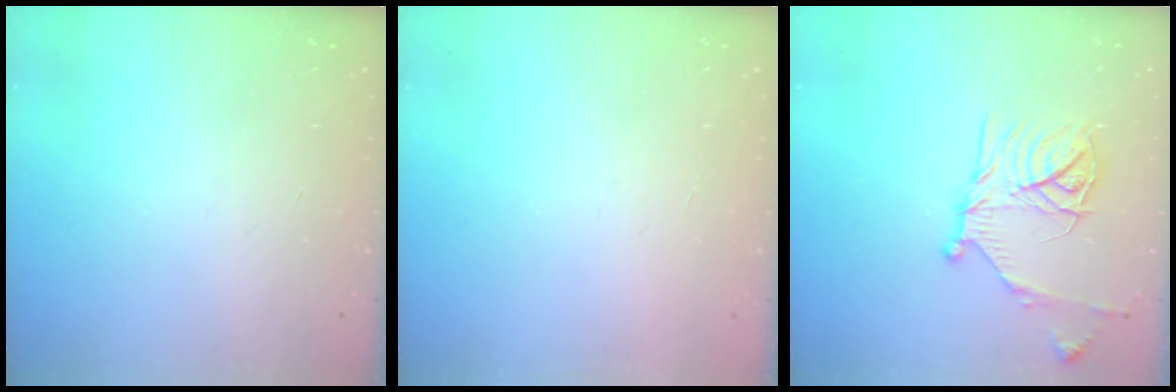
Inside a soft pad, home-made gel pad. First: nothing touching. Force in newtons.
{"total": 1.6, "press": 1.5, "slide": 0.1}
{"total": 17.1, "press": 17.1, "slide": 1.1}